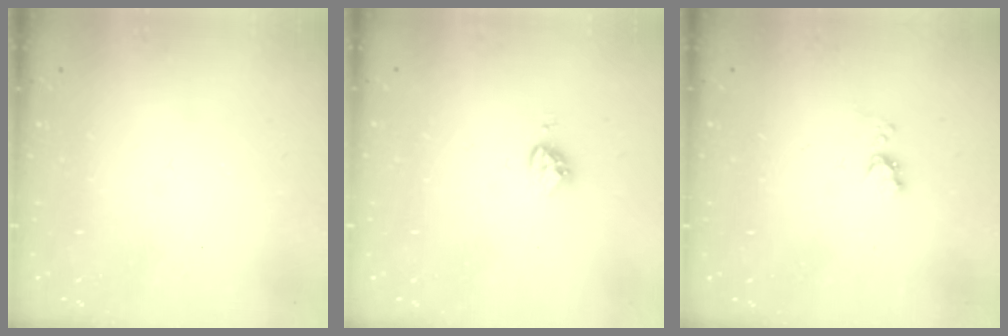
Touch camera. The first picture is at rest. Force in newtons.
{"total": 3.9, "press": 3.8, "slide": 0.4}
{"total": 5.1, "press": 5.1, "slide": 0.5}